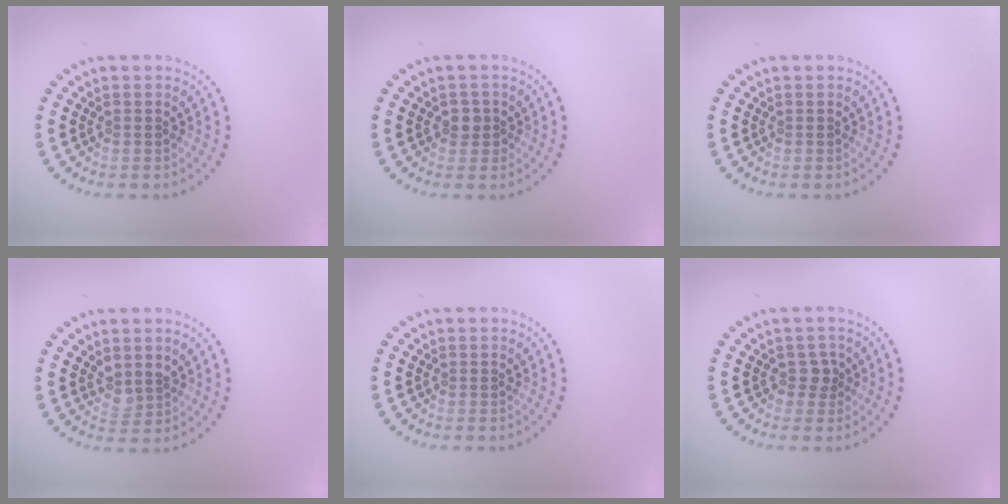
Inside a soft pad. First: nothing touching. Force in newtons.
{"total": 1.4, "press": 1.3, "slide": 0.6}
{"total": 0.0}
{"total": 1.6, "press": 1.3, "slide": 1.0}
{"total": 0.0}
{"total": 1.3, "press": 1.0, "slide": 0.8}